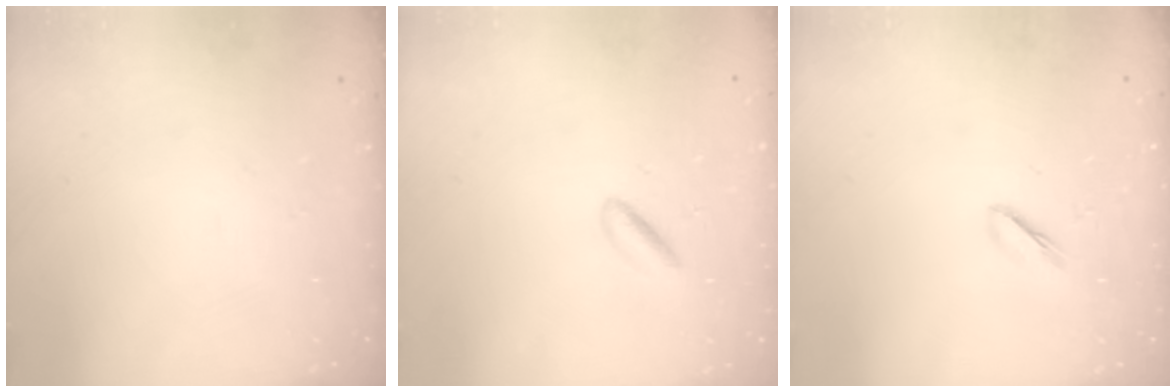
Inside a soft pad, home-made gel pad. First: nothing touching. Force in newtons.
{"total": 2.5, "press": 2.3, "slide": 0.9}
{"total": 2.5, "press": 2.4, "slide": 0.8}